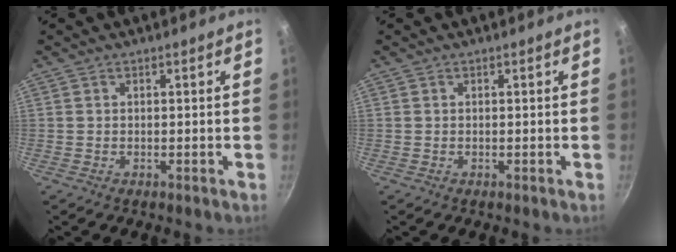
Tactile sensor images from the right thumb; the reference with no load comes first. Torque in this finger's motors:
{"motor_torque": [-0.42, 0.42, 0.00, 0.00, 0.00]}